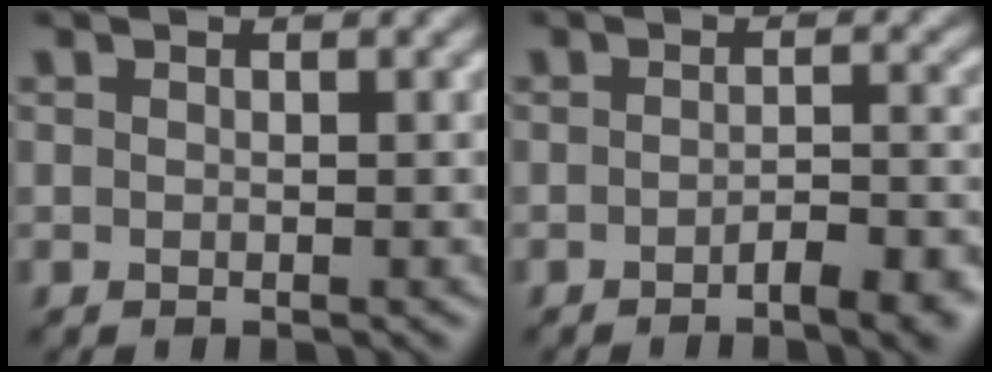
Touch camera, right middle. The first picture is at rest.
{"total": 5.0, "force": [-2.5, 1.5, 4.1], "torque": [-0.054, 0.001, -0.031]}